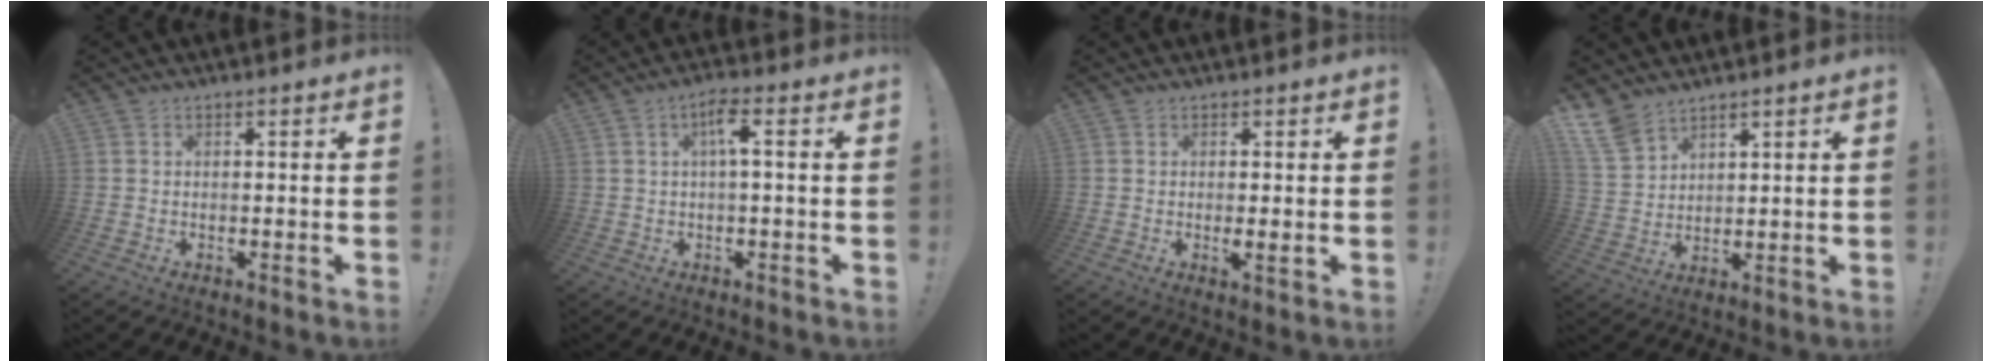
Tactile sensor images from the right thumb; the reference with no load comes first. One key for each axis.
{"total": 5.0, "fx": 1.1, "fy": 0.8, "fz": 4.8, "tx": -0.086, "ty": 0.005, "tz": 0.010}
{"total": 1.8, "fx": 0.4, "fy": 0.2, "fz": 1.8, "tx": -0.020, "ty": -0.008, "tz": 0.005}
{"total": 8.1, "fx": 6.6, "fy": 3.9, "fz": 2.7, "tx": -0.062, "ty": -0.038, "tz": 0.132}